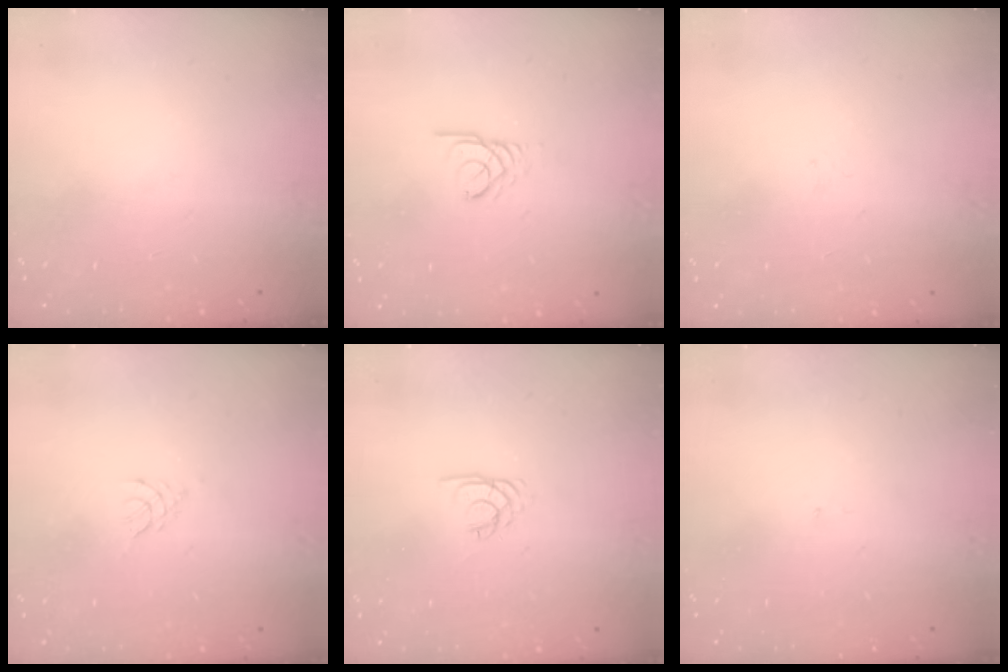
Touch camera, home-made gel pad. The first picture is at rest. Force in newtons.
{"total": 2.6, "press": 2.6, "slide": 0.1}
{"total": 1.3, "press": 1.2, "slide": 0.5}
{"total": 2.8, "press": 2.7, "slide": 0.6}
{"total": 2.2, "press": 2.2, "slide": 0.3}
{"total": 0.8, "press": 0.8, "slide": 0.1}